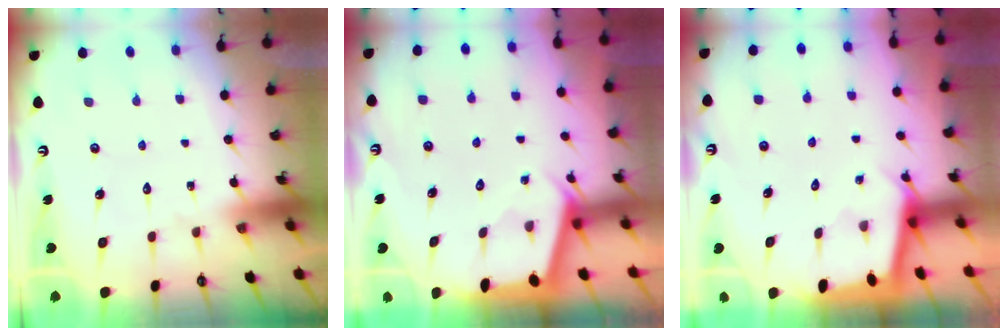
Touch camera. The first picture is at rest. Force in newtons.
{"total": 2.1, "press": 2.1, "slide": 0.4}
{"total": 2.0, "press": 2.0, "slide": 0.2}